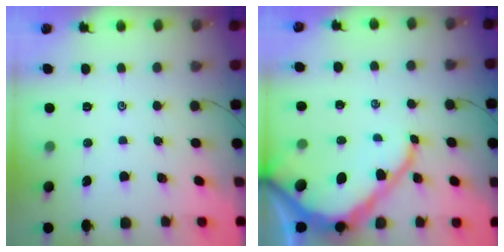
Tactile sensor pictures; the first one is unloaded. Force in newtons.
{"total": 12.9, "press": 12.9, "slide": 1.1}